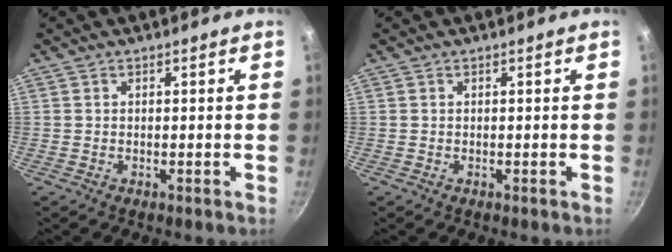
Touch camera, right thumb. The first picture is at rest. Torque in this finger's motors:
{"motor_torque": [0.00, 0.00, -0.29, 0.29, 0.00]}